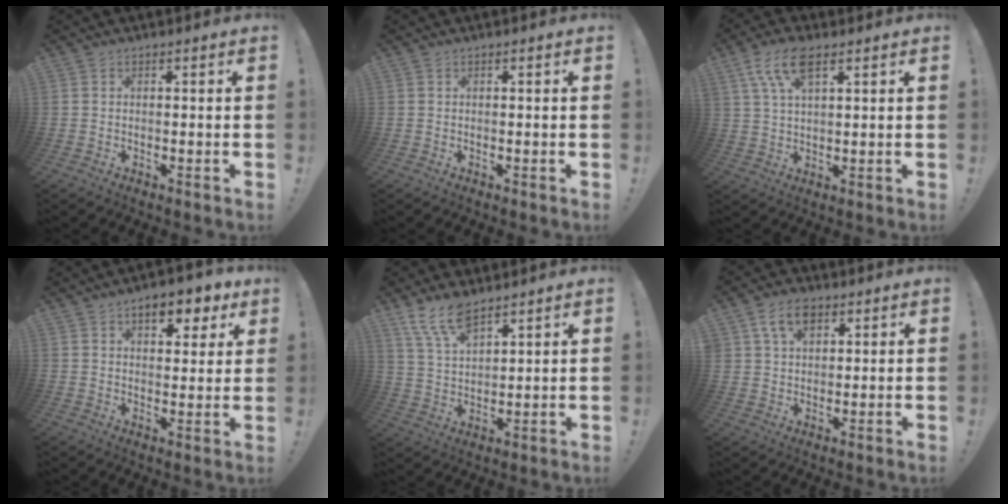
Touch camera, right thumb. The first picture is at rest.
{"total": 0.0}
{"total": 9.8, "force": [5.2, 4.1, 7.3], "torque": [-0.145, -0.004, 0.100]}
{"total": 8.7, "force": [4.9, 4.4, 5.6], "torque": [-0.062, -0.025, 0.081]}
{"total": 9.7, "force": [7.6, 3.5, 4.9], "torque": [-0.106, -0.038, 0.146]}
{"total": 8.5, "force": [4.5, 5.6, 4.6], "torque": [-0.079, -0.004, 0.086]}